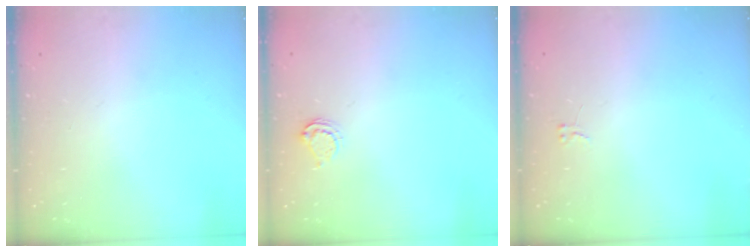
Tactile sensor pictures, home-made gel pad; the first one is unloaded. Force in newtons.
{"total": 5.1, "press": 5.1, "slide": 0.4}
{"total": 2.6, "press": 2.6, "slide": 0.3}